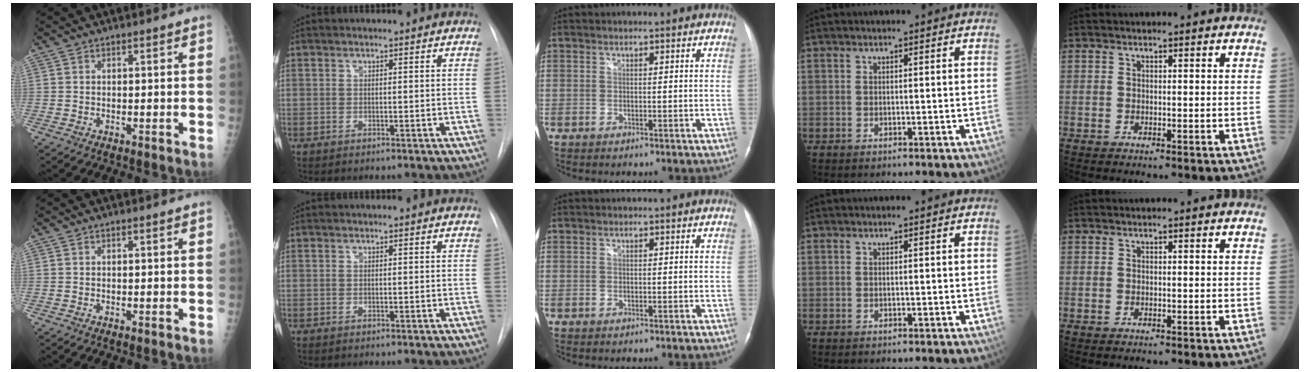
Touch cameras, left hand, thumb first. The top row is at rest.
{}